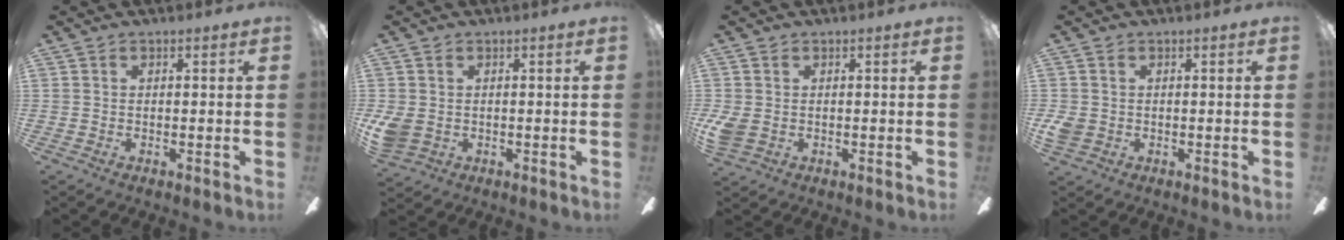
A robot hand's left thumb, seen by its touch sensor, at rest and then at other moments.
{"total": 4.6, "force": [-0.2, 3.8, 2.5], "torque": [-0.070, 0.000, -0.005]}
{"total": 3.6, "force": [-0.2, 2.9, 2.2], "torque": [-0.060, -0.002, -0.007]}
{"total": 3.0, "force": [-0.2, 2.7, 1.4], "torque": [-0.030, 0.003, -0.004]}